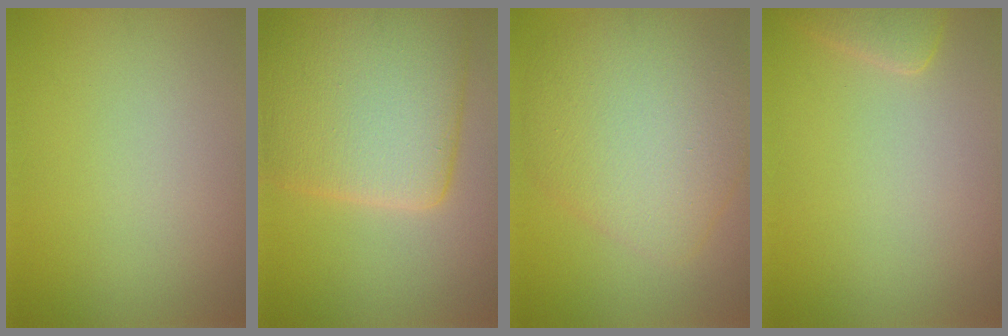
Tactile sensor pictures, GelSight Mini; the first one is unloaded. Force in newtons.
{"total": 13.2, "press": 13.2, "slide": 0.5}
{"total": 8.4, "press": 8.4, "slide": 0.5}
{"total": 2.0, "press": 2.0, "slide": 0.2}